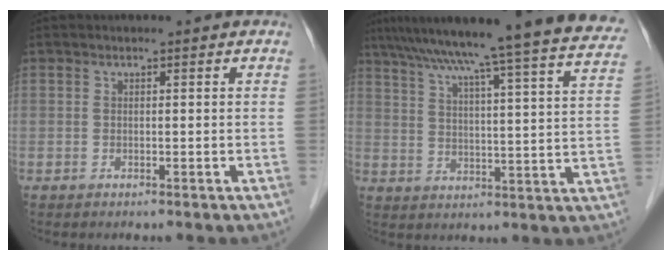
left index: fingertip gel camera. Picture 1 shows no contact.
{"total": 28.8, "force": [25.3, -0.5, 13.6], "torque": [-0.222, -0.044, 0.321]}